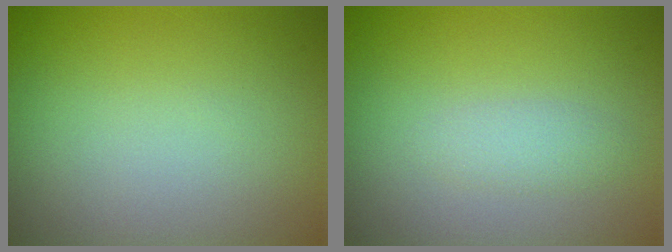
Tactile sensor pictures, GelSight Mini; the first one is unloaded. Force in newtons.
{"total": 1.3, "press": 1.3, "slide": 0.0}